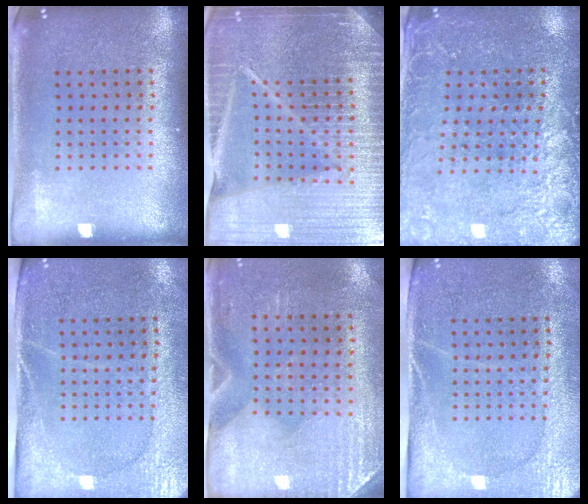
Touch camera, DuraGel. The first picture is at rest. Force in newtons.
{"total": 6.2, "press": 5.4, "slide": 3.1}
{"total": 2.7, "press": 2.7, "slide": 0.5}
{"total": 2.9, "press": 2.5, "slide": 1.4}
{"total": 2.9, "press": 2.5, "slide": 1.5}
{"total": 2.9, "press": 2.5, "slide": 1.4}